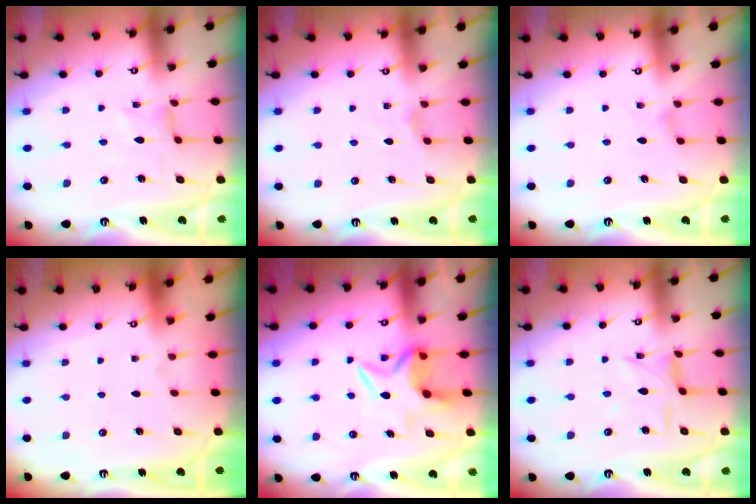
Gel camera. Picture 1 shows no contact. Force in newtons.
{"total": 2.2, "press": 2.2, "slide": 0.4}
{"total": 1.8, "press": 1.8, "slide": 0.3}
{"total": 0.0}
{"total": 6.1, "press": 6.0, "slide": 1.3}
{"total": 4.4, "press": 4.4, "slide": 0.4}